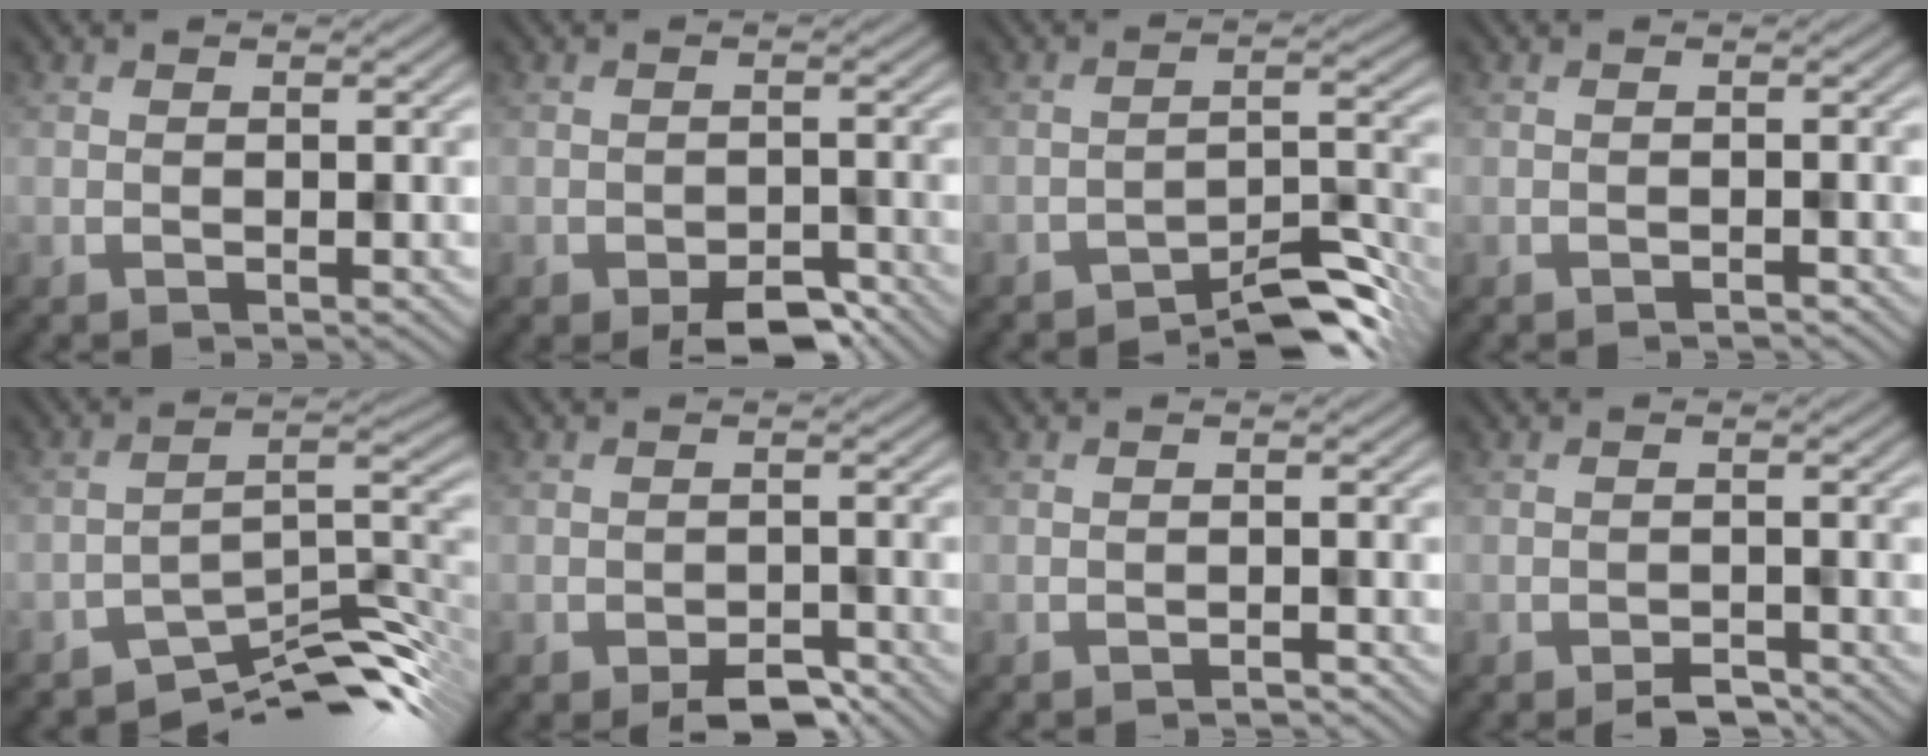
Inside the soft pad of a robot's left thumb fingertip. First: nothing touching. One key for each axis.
{"total": 4.0, "fx": -3.0, "fy": 1.6, "fz": 2.1, "tx": -0.026, "ty": 0.001, "tz": -0.045}
{"total": 6.0, "fx": -5.2, "fy": 1.2, "fz": 2.9, "tx": -0.035, "ty": 0.012, "tz": -0.085}
{"total": 0.6, "fx": -0.6, "fy": 0.0, "fz": 0.0, "tx": 0.003, "ty": 0.007, "tz": -0.016}
{"total": 9.5, "fx": -7.8, "fy": 2.3, "fz": 4.9, "tx": -0.065, "ty": 0.004, "tz": -0.137}
{"total": 3.4, "fx": -2.7, "fy": 1.4, "fz": 1.7, "tx": -0.021, "ty": 0.001, "tz": -0.040}
{"total": 0.9, "fx": -0.9, "fy": 0.0, "fz": 0.1, "tx": 0.003, "ty": 0.008, "tz": -0.021}
{"total": 1.9, "fx": -1.7, "fy": 0.6, "fz": 0.6, "tx": -0.009, "ty": 0.002, "tz": -0.029}